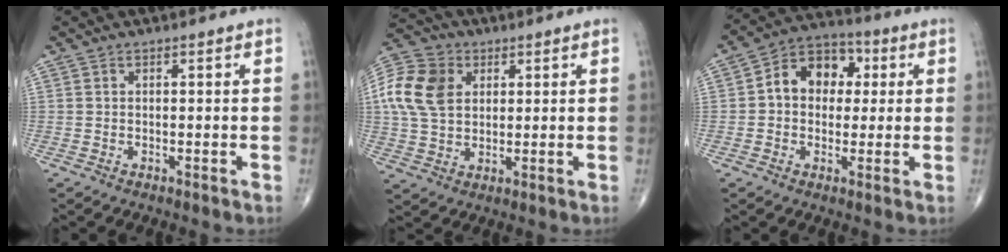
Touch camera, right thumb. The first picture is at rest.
{"total": 13.0, "force": [2.9, 9.7, 8.1], "torque": [-0.149, 0.005, 0.050]}
{"total": 11.0, "force": [1.7, 8.4, 6.8], "torque": [-0.073, 0.025, 0.015]}